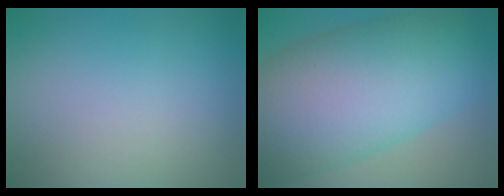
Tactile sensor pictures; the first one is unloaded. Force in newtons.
{"total": 13.2, "press": 13.2, "slide": 0.2}